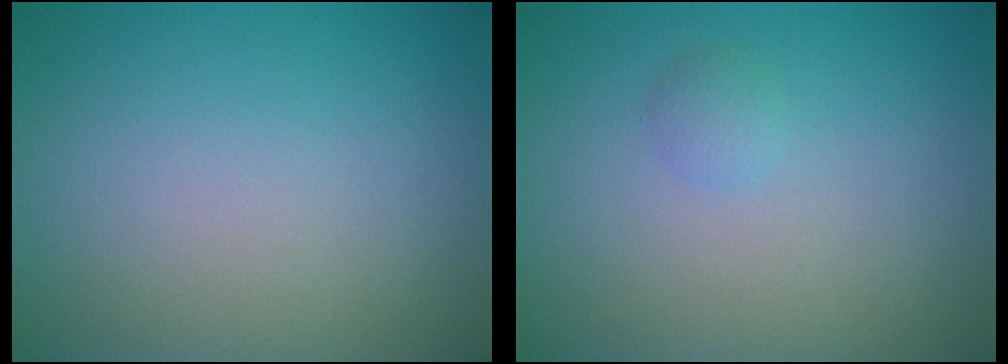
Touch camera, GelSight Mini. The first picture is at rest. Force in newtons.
{"total": 0.9, "press": 0.9, "slide": 0.0}